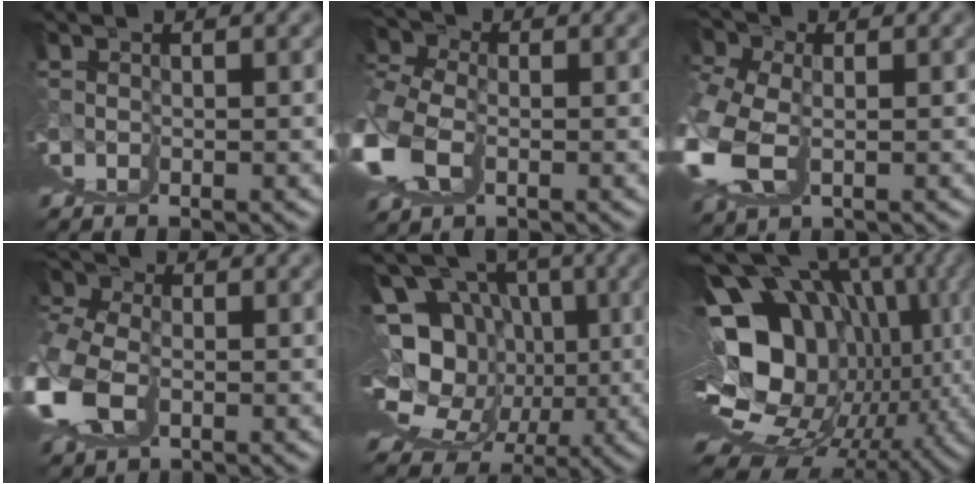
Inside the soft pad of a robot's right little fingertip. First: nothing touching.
{"total": 4.5, "force": [0.0, 3.4, 3.0], "torque": [-0.052, -0.017, 0.008]}
{"total": 3.1, "force": [1.1, 2.3, 1.8], "torque": [-0.033, -0.002, 0.024]}
{"total": 4.2, "force": [0.4, 3.1, 2.8], "torque": [-0.046, -0.017, 0.018]}
{"total": 11.8, "force": [3.2, 6.5, 9.2], "torque": [-0.140, -0.006, 0.069]}
{"total": 17.4, "force": [0.7, 8.0, 15.5], "torque": [-0.213, -0.013, 0.047]}